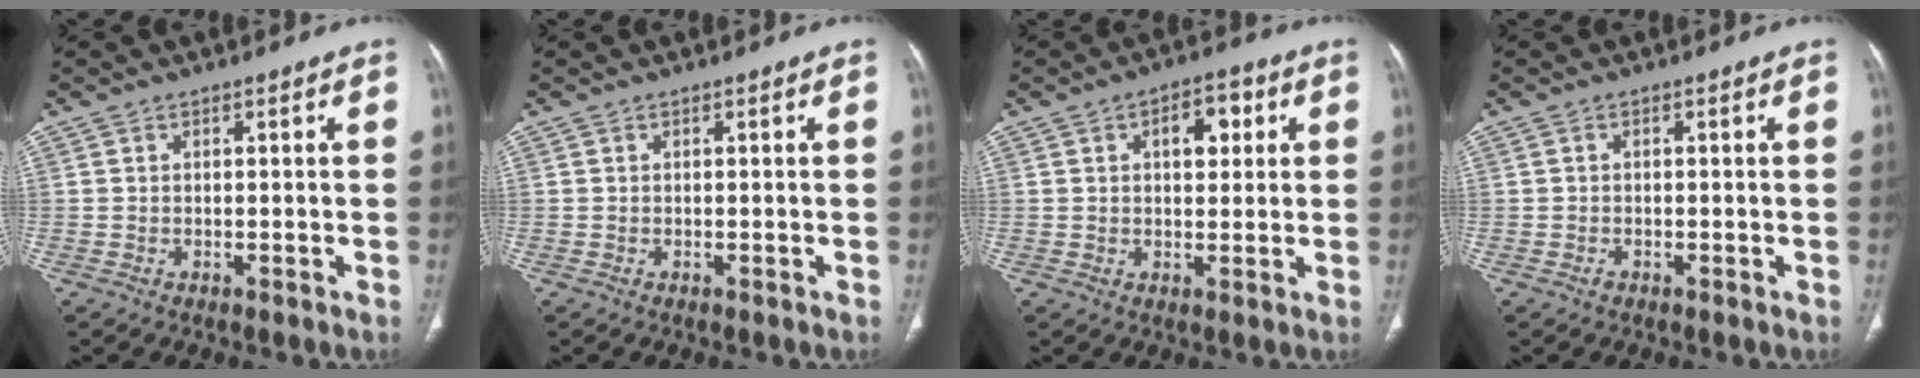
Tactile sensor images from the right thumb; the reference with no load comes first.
{"total": 0.0}
{"total": 6.5, "force": [2.0, 3.7, 4.9], "torque": [-0.043, 0.005, 0.026]}
{"total": 0.8, "force": [-0.4, 0.6, 0.3], "torque": [-0.002, 0.001, -0.008]}